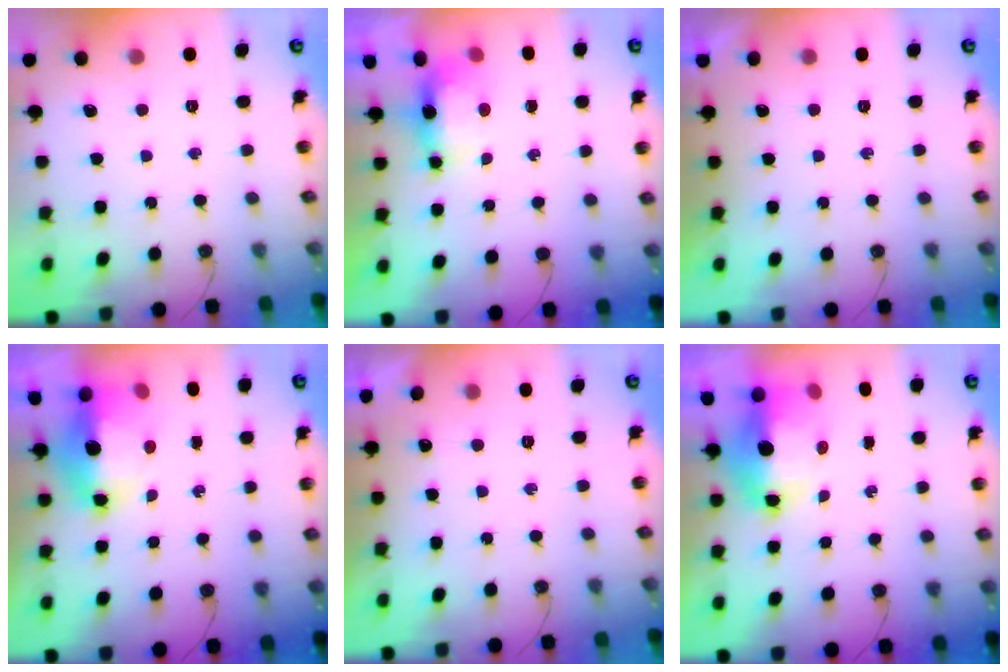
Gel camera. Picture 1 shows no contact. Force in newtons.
{"total": 6.5, "press": 6.1, "slide": 2.3}
{"total": 0.0}
{"total": 9.5, "press": 9.5, "slide": 1.0}
{"total": 6.5, "press": 1.5, "slide": 6.3}
{"total": 8.3, "press": 8.2, "slide": 1.0}